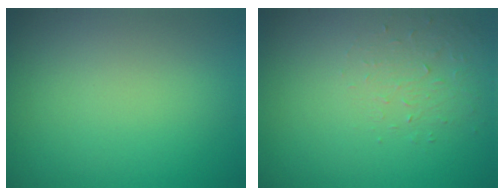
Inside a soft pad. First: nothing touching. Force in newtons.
{"total": 1.4, "press": 0.7, "slide": 1.2}